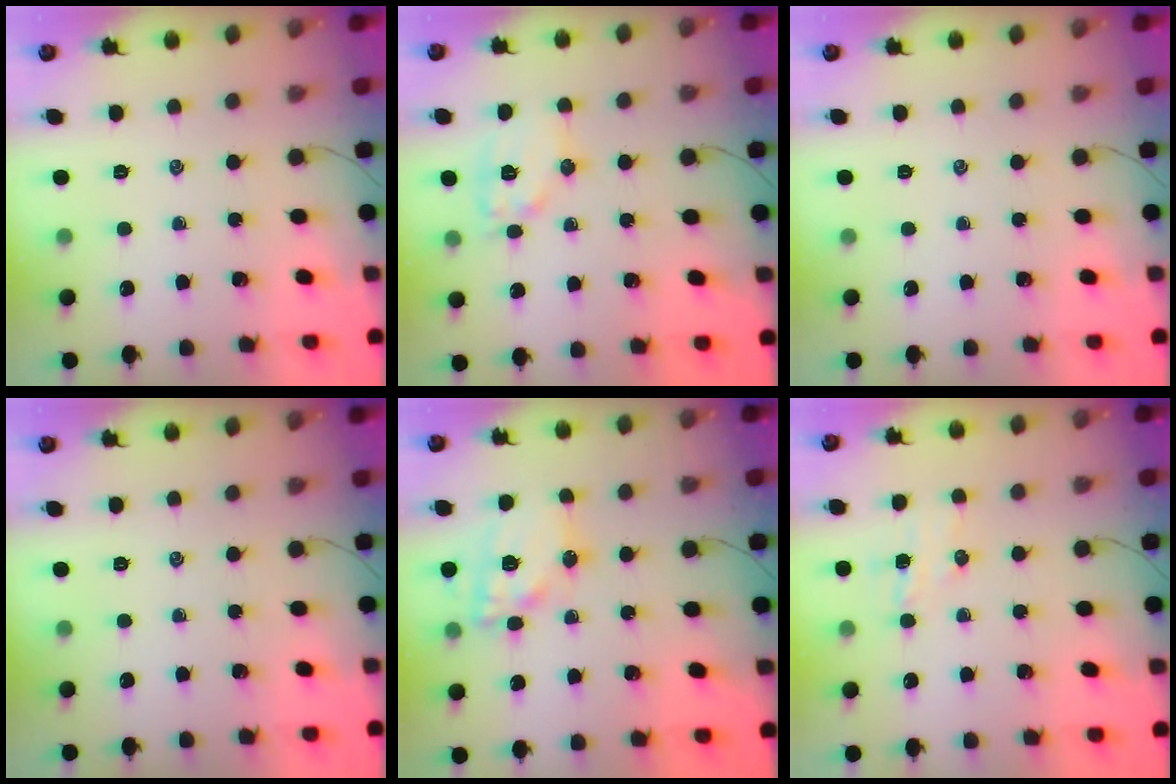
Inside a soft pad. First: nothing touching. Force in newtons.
{"total": 10.7, "press": 10.7, "slide": 0.4}
{"total": 0.0}
{"total": 0.0}
{"total": 15.0, "press": 14.8, "slide": 2.6}
{"total": 5.8, "press": 5.7, "slide": 1.4}